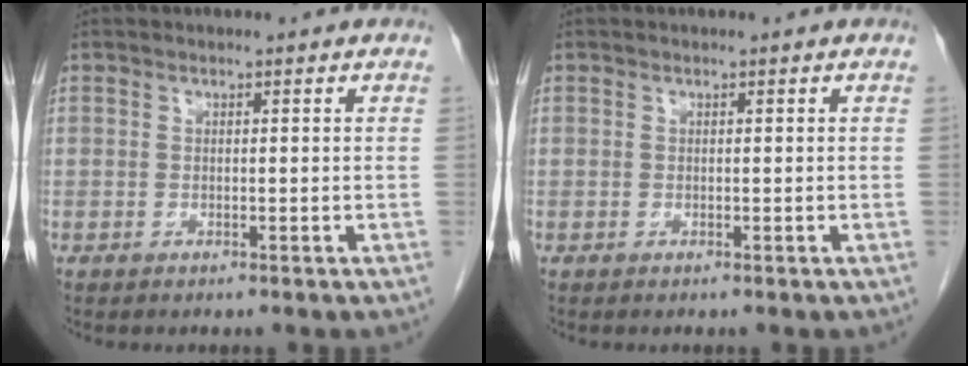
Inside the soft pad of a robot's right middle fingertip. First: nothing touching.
{"total": 0.0}